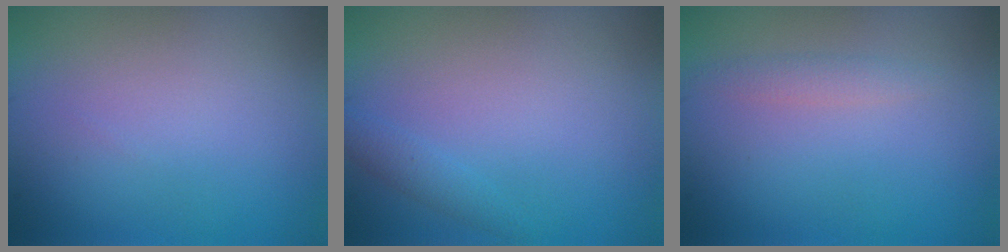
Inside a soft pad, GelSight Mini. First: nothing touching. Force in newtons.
{"total": 1.2, "press": 1.2, "slide": 0.1}
{"total": 1.1, "press": 1.1, "slide": 0.1}